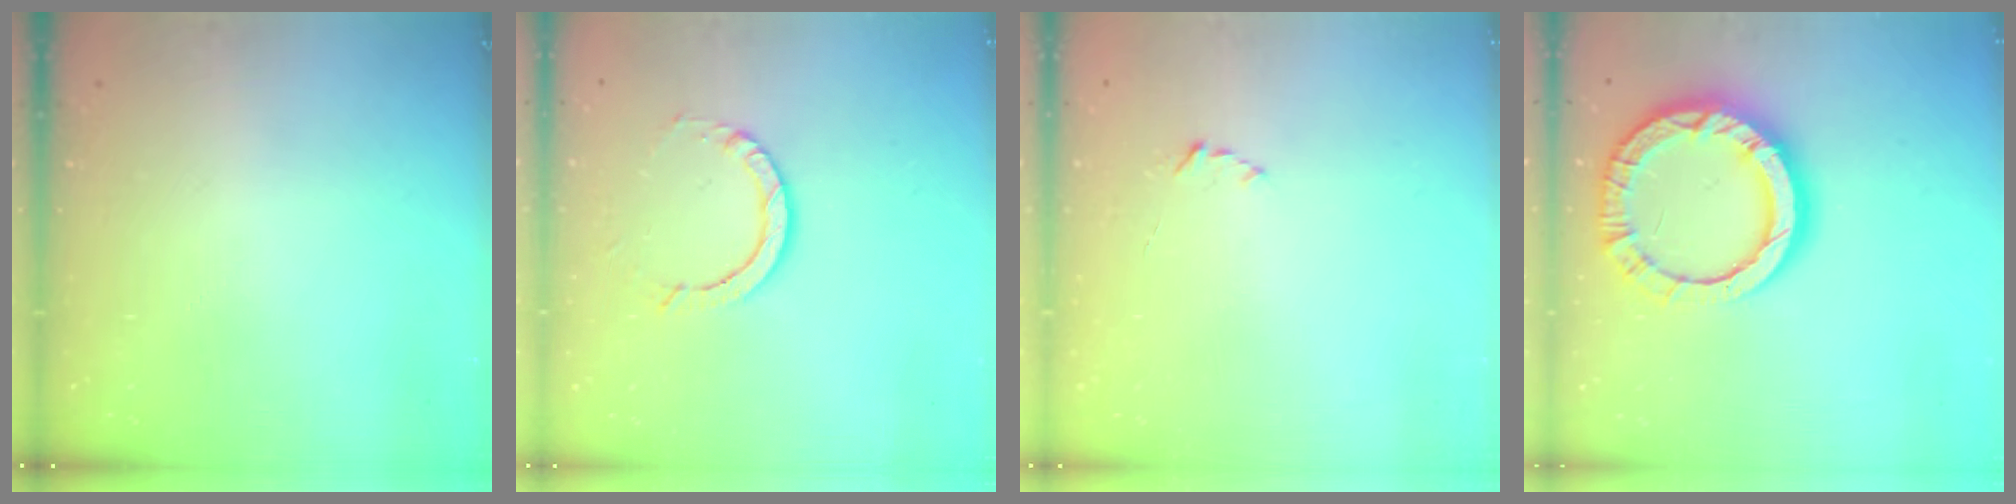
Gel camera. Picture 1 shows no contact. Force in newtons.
{"total": 7.0, "press": 6.9, "slide": 0.9}
{"total": 1.9, "press": 1.9, "slide": 0.2}
{"total": 16.4, "press": 16.3, "slide": 1.9}